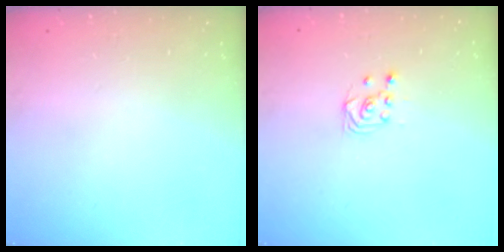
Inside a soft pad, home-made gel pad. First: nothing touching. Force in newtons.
{"total": 2.5, "press": 2.2, "slide": 1.2}